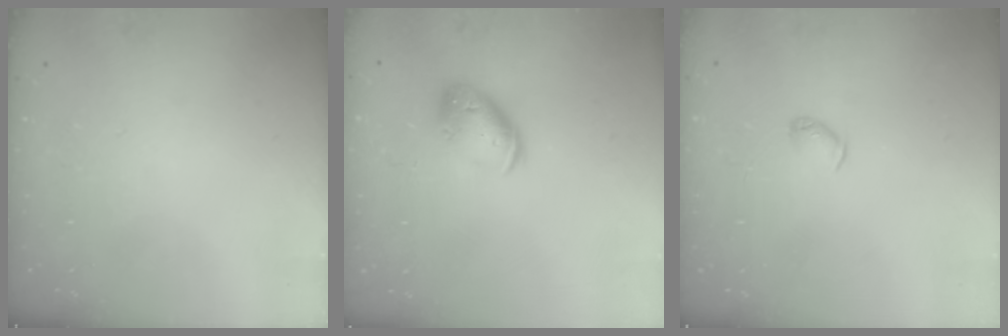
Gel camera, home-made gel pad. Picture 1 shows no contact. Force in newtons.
{"total": 11.8, "press": 11.6, "slide": 1.7}
{"total": 3.1, "press": 3.1, "slide": 0.5}